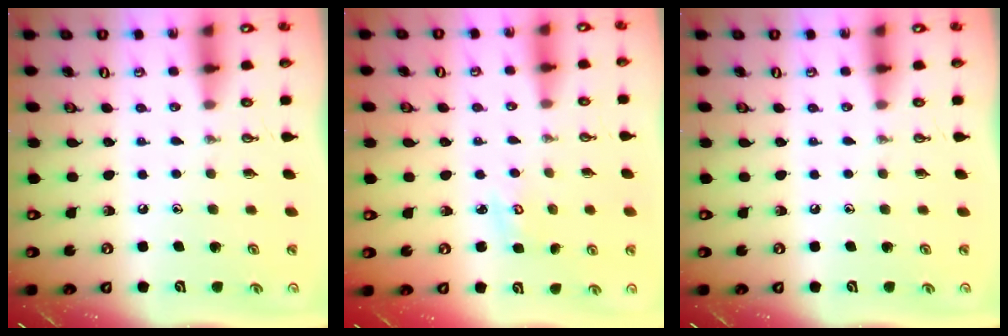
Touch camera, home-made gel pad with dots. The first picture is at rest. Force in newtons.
{"total": 2.6, "press": 2.6, "slide": 0.3}
{"total": 0.0}